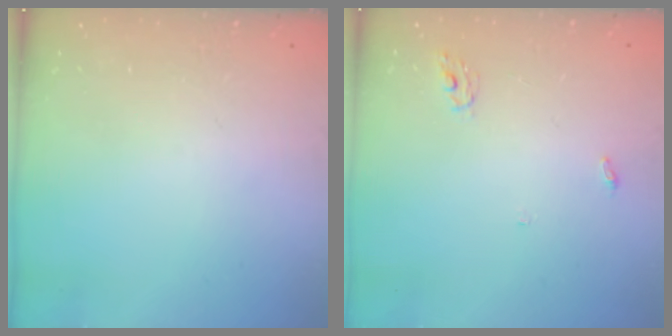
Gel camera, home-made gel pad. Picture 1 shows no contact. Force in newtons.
{"total": 2.8, "press": 2.8, "slide": 0.2}